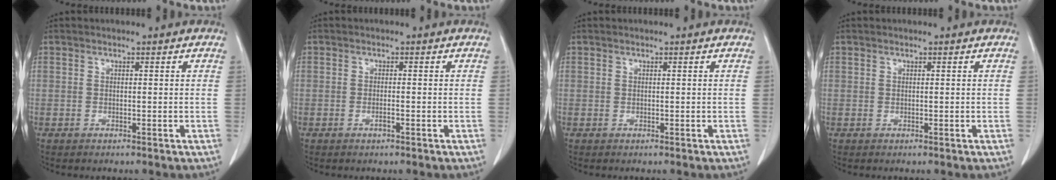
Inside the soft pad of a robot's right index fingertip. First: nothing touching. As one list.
[{"total": 1.2, "force": [-0.7, 0.1, 0.9], "torque": [-0.017, 0.000, -0.012]}, {"total": 0.0}, {"total": 0.0}]